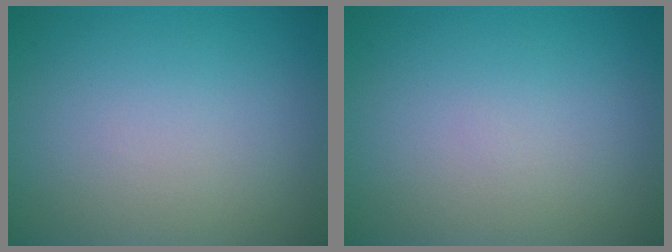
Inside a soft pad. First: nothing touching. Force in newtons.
{"total": 0.0}